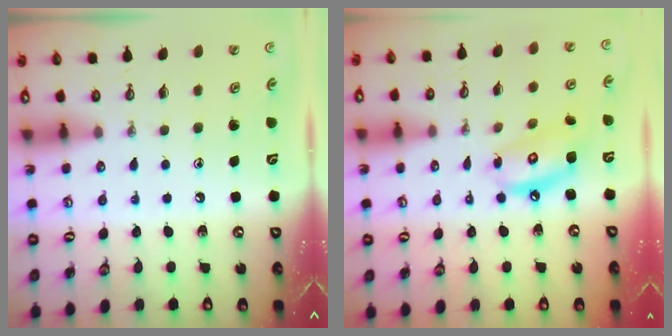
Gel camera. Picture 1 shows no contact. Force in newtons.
{"total": 9.5, "press": 9.5, "slide": 0.7}